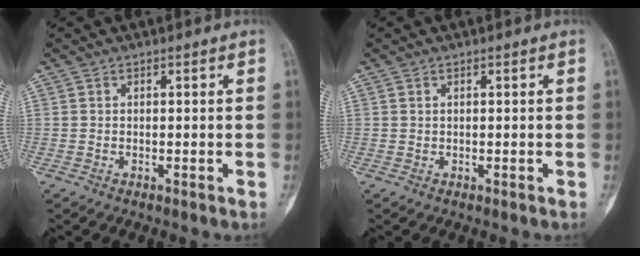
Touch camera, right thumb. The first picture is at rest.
{"total": 0.0}